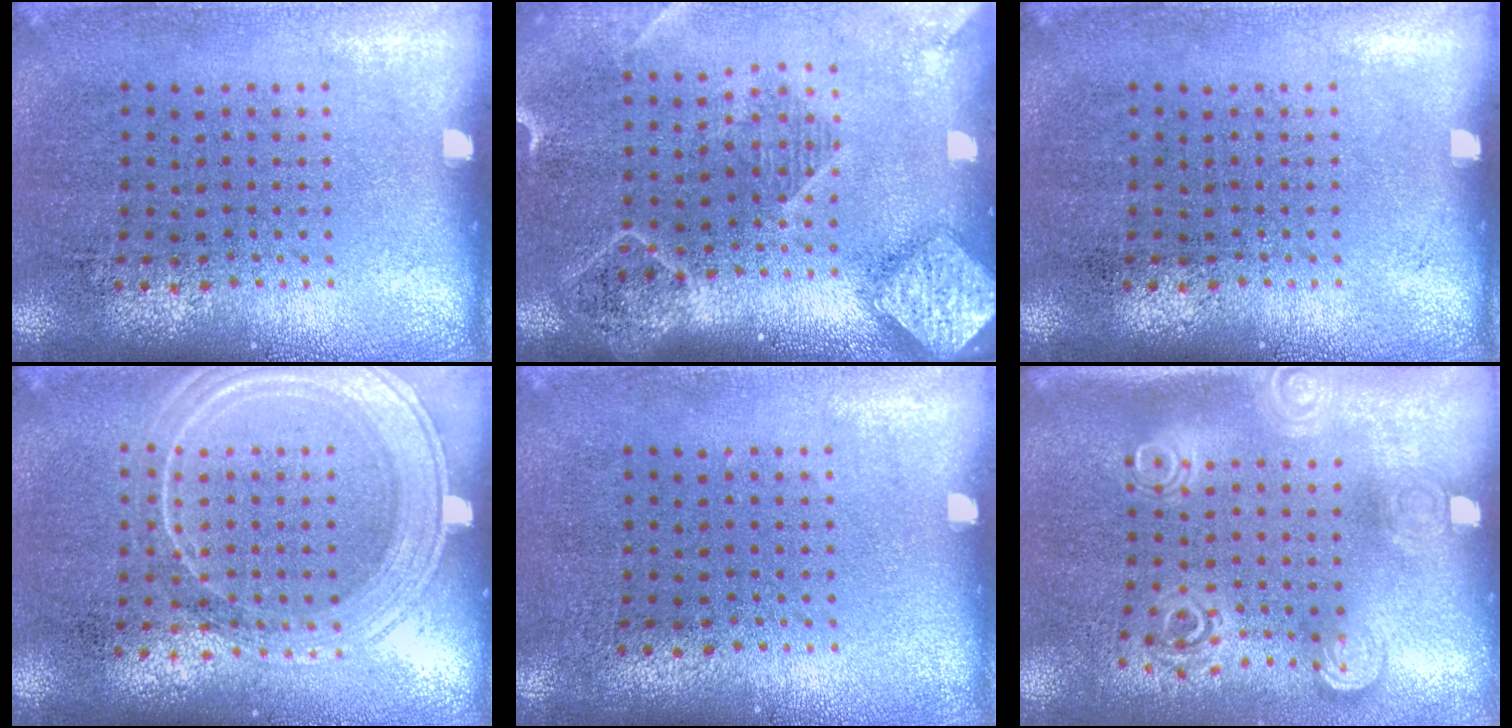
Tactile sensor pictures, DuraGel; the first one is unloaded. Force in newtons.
{"total": 2.5, "press": 2.0, "slide": 1.4}
{"total": 0.0}
{"total": 1.8, "press": 1.8, "slide": 0.2}
{"total": 0.0}
{"total": 1.9, "press": 1.4, "slide": 1.3}